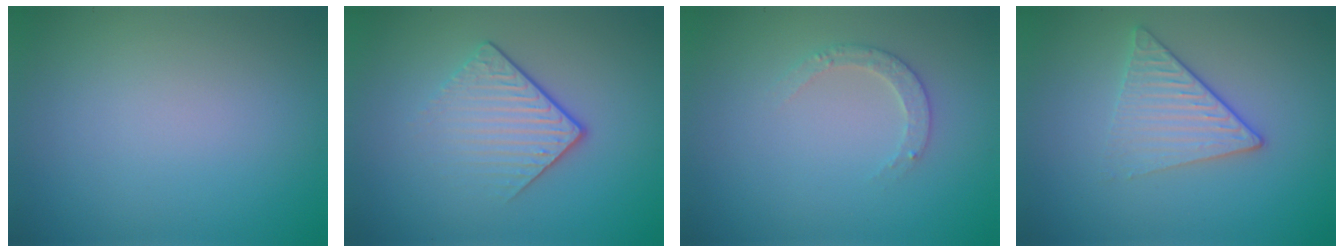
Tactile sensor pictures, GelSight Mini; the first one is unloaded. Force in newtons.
{"total": 4.0, "press": 2.5, "slide": 3.2}
{"total": 1.8, "press": 1.8, "slide": 0.4}
{"total": 3.2, "press": 2.8, "slide": 1.6}